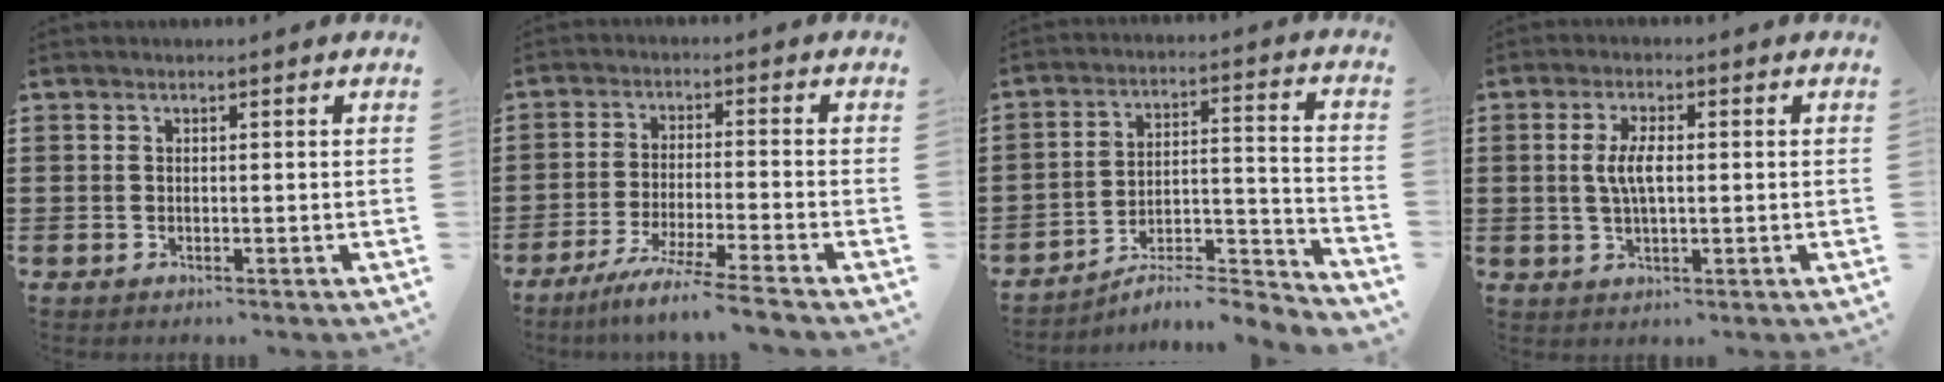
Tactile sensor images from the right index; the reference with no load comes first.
{"total": 6.3, "force": [-5.3, -0.9, 3.2], "torque": [-0.069, -0.024, -0.104]}
{"total": 5.4, "force": [-5.0, 0.8, 1.6], "torque": [-0.027, -0.009, -0.103]}
{"total": 4.6, "force": [0.3, 1.6, 4.2], "torque": [-0.098, 0.000, -0.002]}